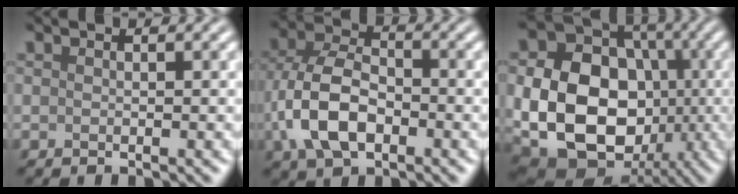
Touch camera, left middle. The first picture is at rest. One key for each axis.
{"total": 7.4, "fx": -2.2, "fy": 4.4, "fz": 5.5, "tx": -0.123, "ty": 0.005, "tz": -0.051}
{"total": 14.6, "fx": -2.3, "fy": 11.1, "fz": 9.2, "tx": -0.152, "ty": -0.018, "tz": -0.044}